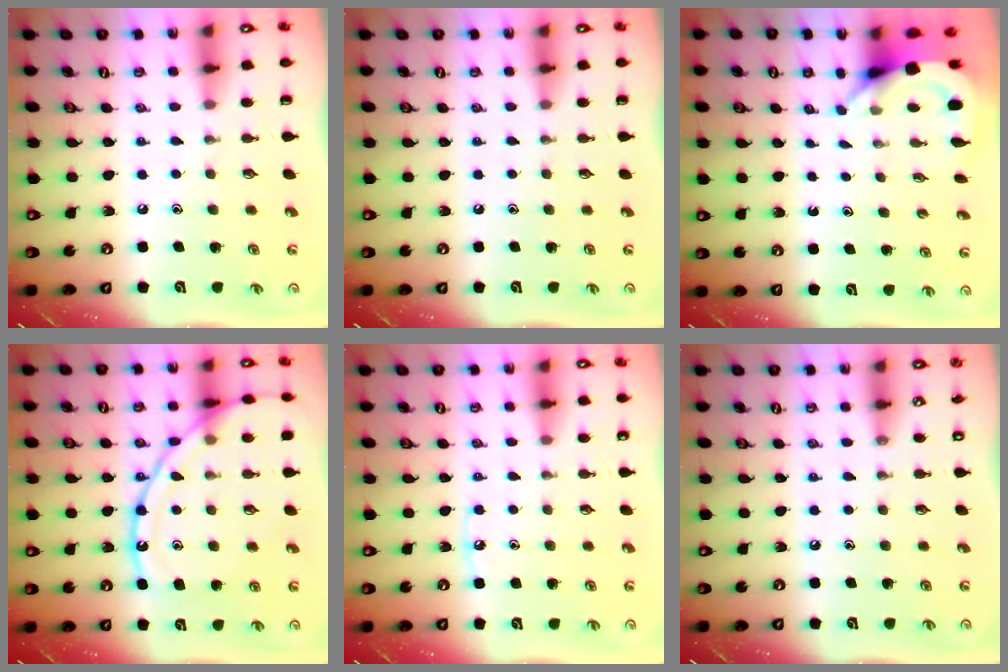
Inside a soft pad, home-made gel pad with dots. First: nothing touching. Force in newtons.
{"total": 0.0}
{"total": 3.5, "press": 3.5, "slide": 0.2}
{"total": 15.3, "press": 15.2, "slide": 1.6}
{"total": 3.2, "press": 3.1, "slide": 0.4}
{"total": 4.1, "press": 4.1, "slide": 0.6}